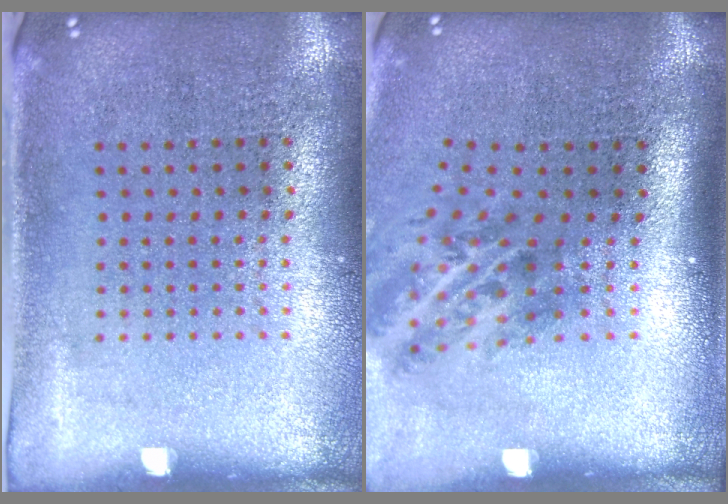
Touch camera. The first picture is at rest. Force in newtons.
{"total": 2.1, "press": 1.4, "slide": 1.6}